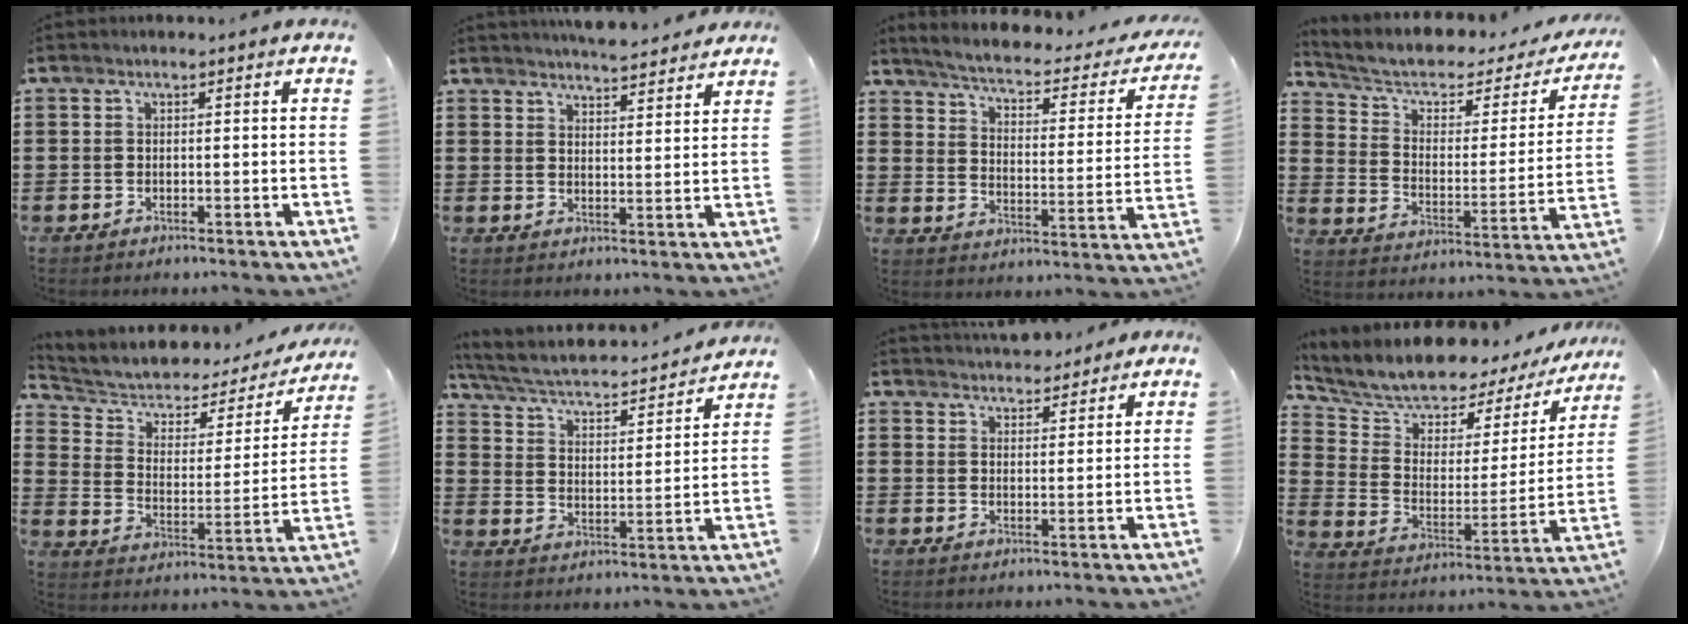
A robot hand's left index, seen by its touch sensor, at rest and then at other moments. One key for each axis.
{"total": 4.6, "fx": 4.6, "fy": 0.1, "fz": 0.7, "tx": -0.018, "ty": -0.021, "tz": 0.082}
{"total": 2.8, "fx": 2.2, "fy": -0.1, "fz": 1.6, "tx": -0.048, "ty": -0.030, "tz": 0.027}
{"total": 5.1, "fx": 3.4, "fy": 2.3, "fz": 2.9, "tx": -0.076, "ty": -0.024, "tz": 0.054}
{"total": 4.5, "fx": 3.3, "fy": 2.4, "fz": 1.7, "tx": -0.059, "ty": -0.024, "tz": 0.050}
{"total": 3.5, "fx": 3.0, "fy": 0.7, "fz": 1.8, "tx": -0.052, "ty": -0.032, "tz": 0.040}
{"total": 3.8, "fx": 3.7, "fy": 0.9, "fz": 0.4, "tx": -0.010, "ty": -0.010, "tz": 0.068}
{"total": 7.1, "fx": 6.6, "fy": 2.1, "fz": 1.4, "tx": -0.064, "ty": -0.055, "tz": 0.108}